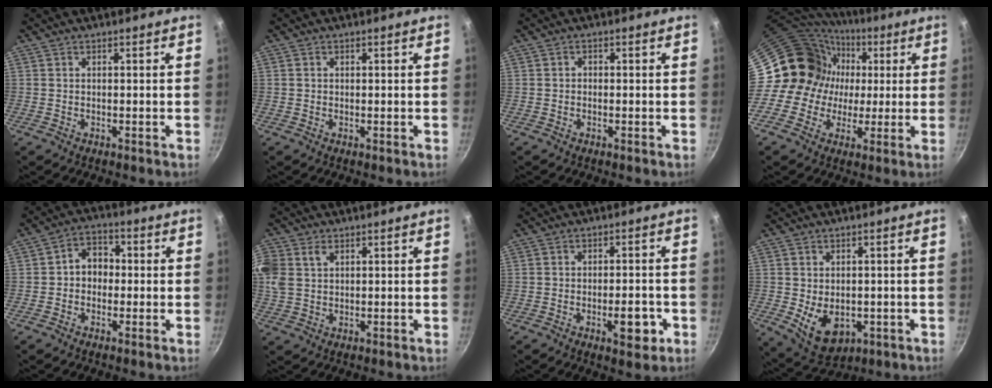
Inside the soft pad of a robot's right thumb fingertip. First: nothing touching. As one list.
[{"total": 0.5, "force": [0.1, 0.5, 0.1], "torque": [0.000, 0.003, 0.000]}, {"total": 0.8, "force": [-0.2, 0.7, 0.3], "torque": [-0.005, 0.004, -0.005]}, {"total": 16.8, "force": [1.8, 15.0, 7.3], "torque": [-0.087, 0.025, 0.018]}, {"total": 6.1, "force": [-0.3, 5.0, 3.5], "torque": [-0.018, 0.017, -0.016]}, {"total": 11.9, "force": [3.7, 9.1, 6.6], "torque": [-0.173, 0.030, 0.073]}, {"total": 6.5, "force": [-2.3, 2.9, 5.3], "torque": [-0.047, 0.013, -0.026]}, {"total": 8.5, "force": [-1.2, 6.0, 5.9], "torque": [-0.076, -0.013, 0.002]}]